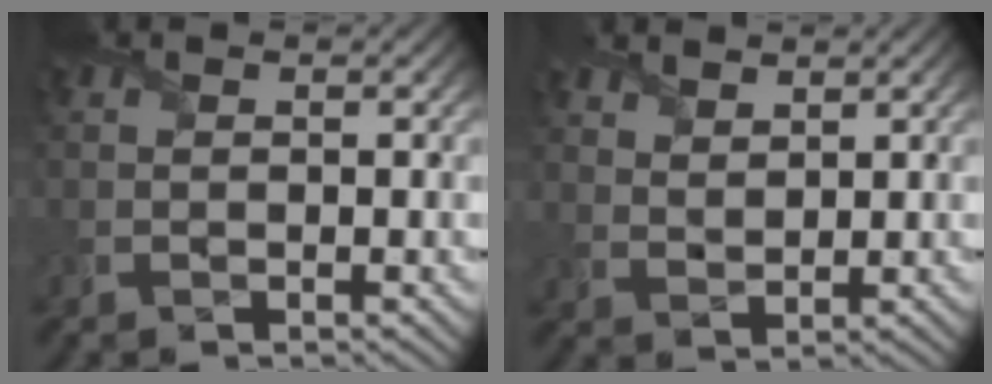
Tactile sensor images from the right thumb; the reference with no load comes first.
{"total": 3.1, "force": [2.5, 1.5, 1.1], "torque": [-0.030, -0.001, 0.051]}